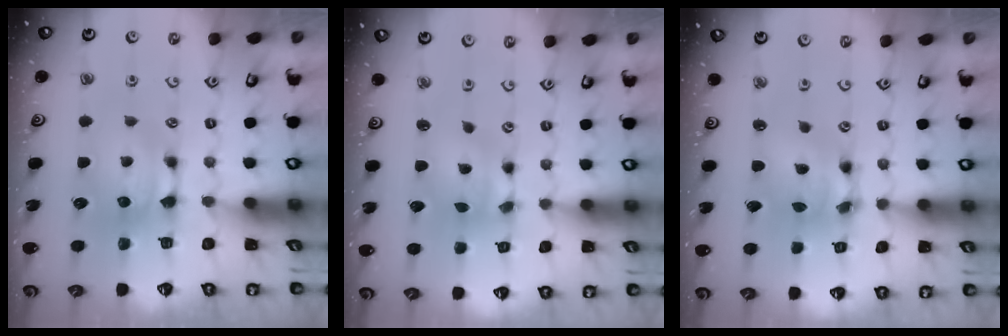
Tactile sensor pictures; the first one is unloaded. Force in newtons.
{"total": 3.7, "press": 3.3, "slide": 1.6}
{"total": 6.2, "press": 5.7, "slide": 2.4}